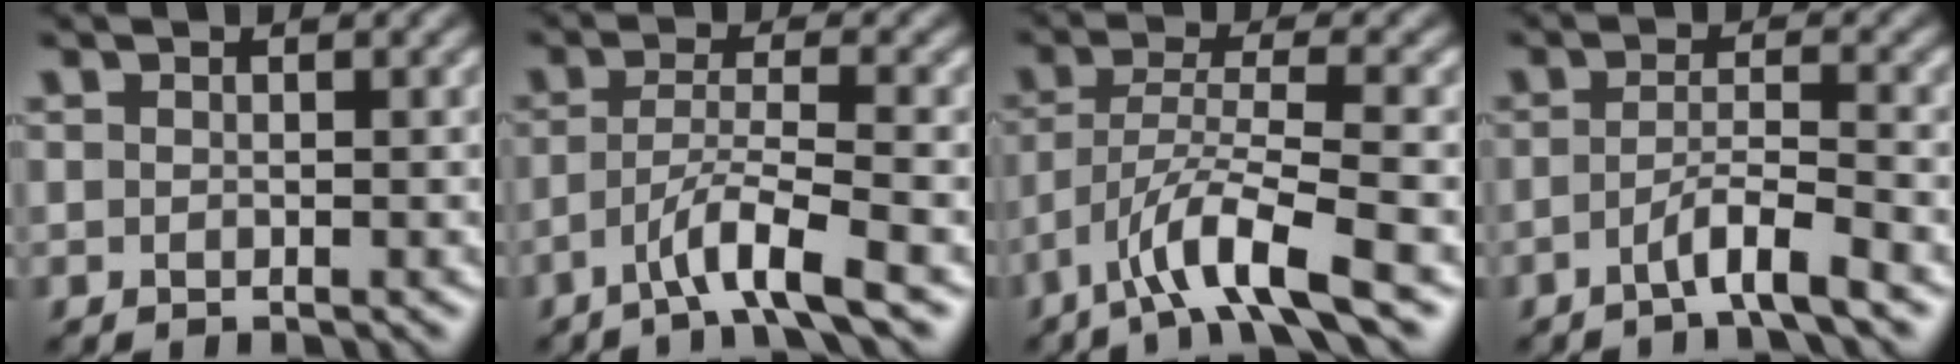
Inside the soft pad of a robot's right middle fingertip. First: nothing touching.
{"total": 4.4, "force": [-2.5, 0.4, 3.6], "torque": [-0.063, 0.007, -0.056]}
{"total": 6.1, "force": [-3.8, 0.8, 4.7], "torque": [-0.084, 0.002, -0.077]}
{"total": 3.3, "force": [-1.9, 0.3, 2.6], "torque": [-0.043, 0.004, -0.044]}